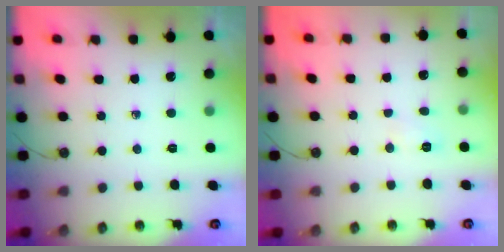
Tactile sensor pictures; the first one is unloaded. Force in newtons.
{"total": 3.0, "press": 2.9, "slide": 0.7}